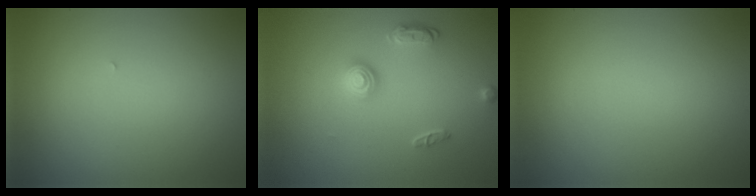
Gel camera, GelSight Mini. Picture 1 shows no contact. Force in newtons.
{"total": 2.1, "press": 1.6, "slide": 1.4}
{"total": 0.0}